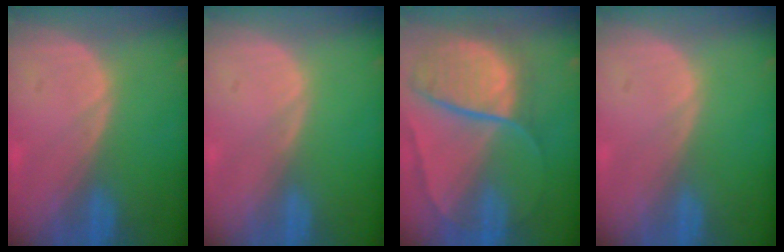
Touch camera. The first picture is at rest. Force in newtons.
{"total": 0.0}
{"total": 10.6, "press": 8.8, "slide": 6.0}
{"total": 0.0}